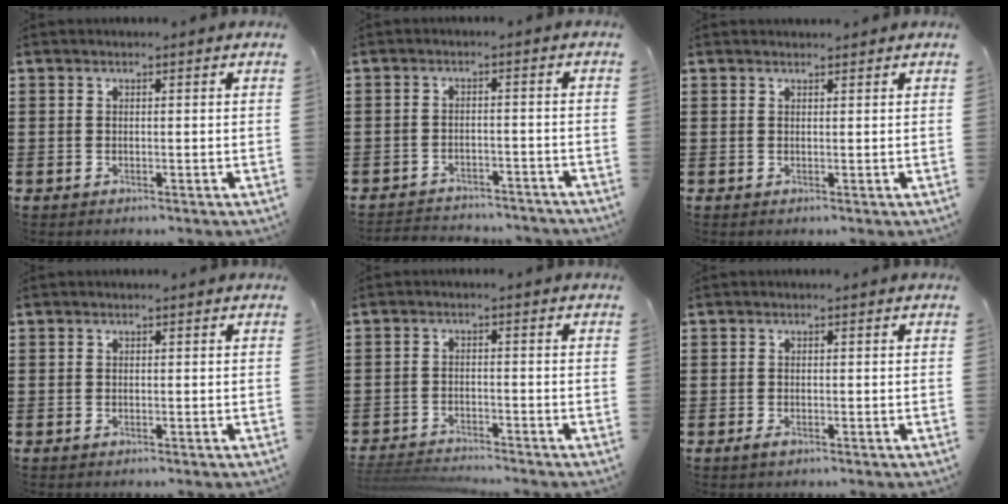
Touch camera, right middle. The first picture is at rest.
{"total": 3.0, "force": [-3.0, 0.5, -0.1], "torque": [-0.006, 0.001, -0.066]}
{"total": 0.8, "force": [0.8, 0.2, 0.0], "torque": [0.005, -0.004, 0.014]}
{"total": 0.0}
{"total": 3.5, "force": [-3.4, 0.4, 0.2], "torque": [-0.015, -0.001, -0.076]}
{"total": 0.9, "force": [-0.6, 0.4, 0.6], "torque": [-0.013, -0.002, -0.011]}